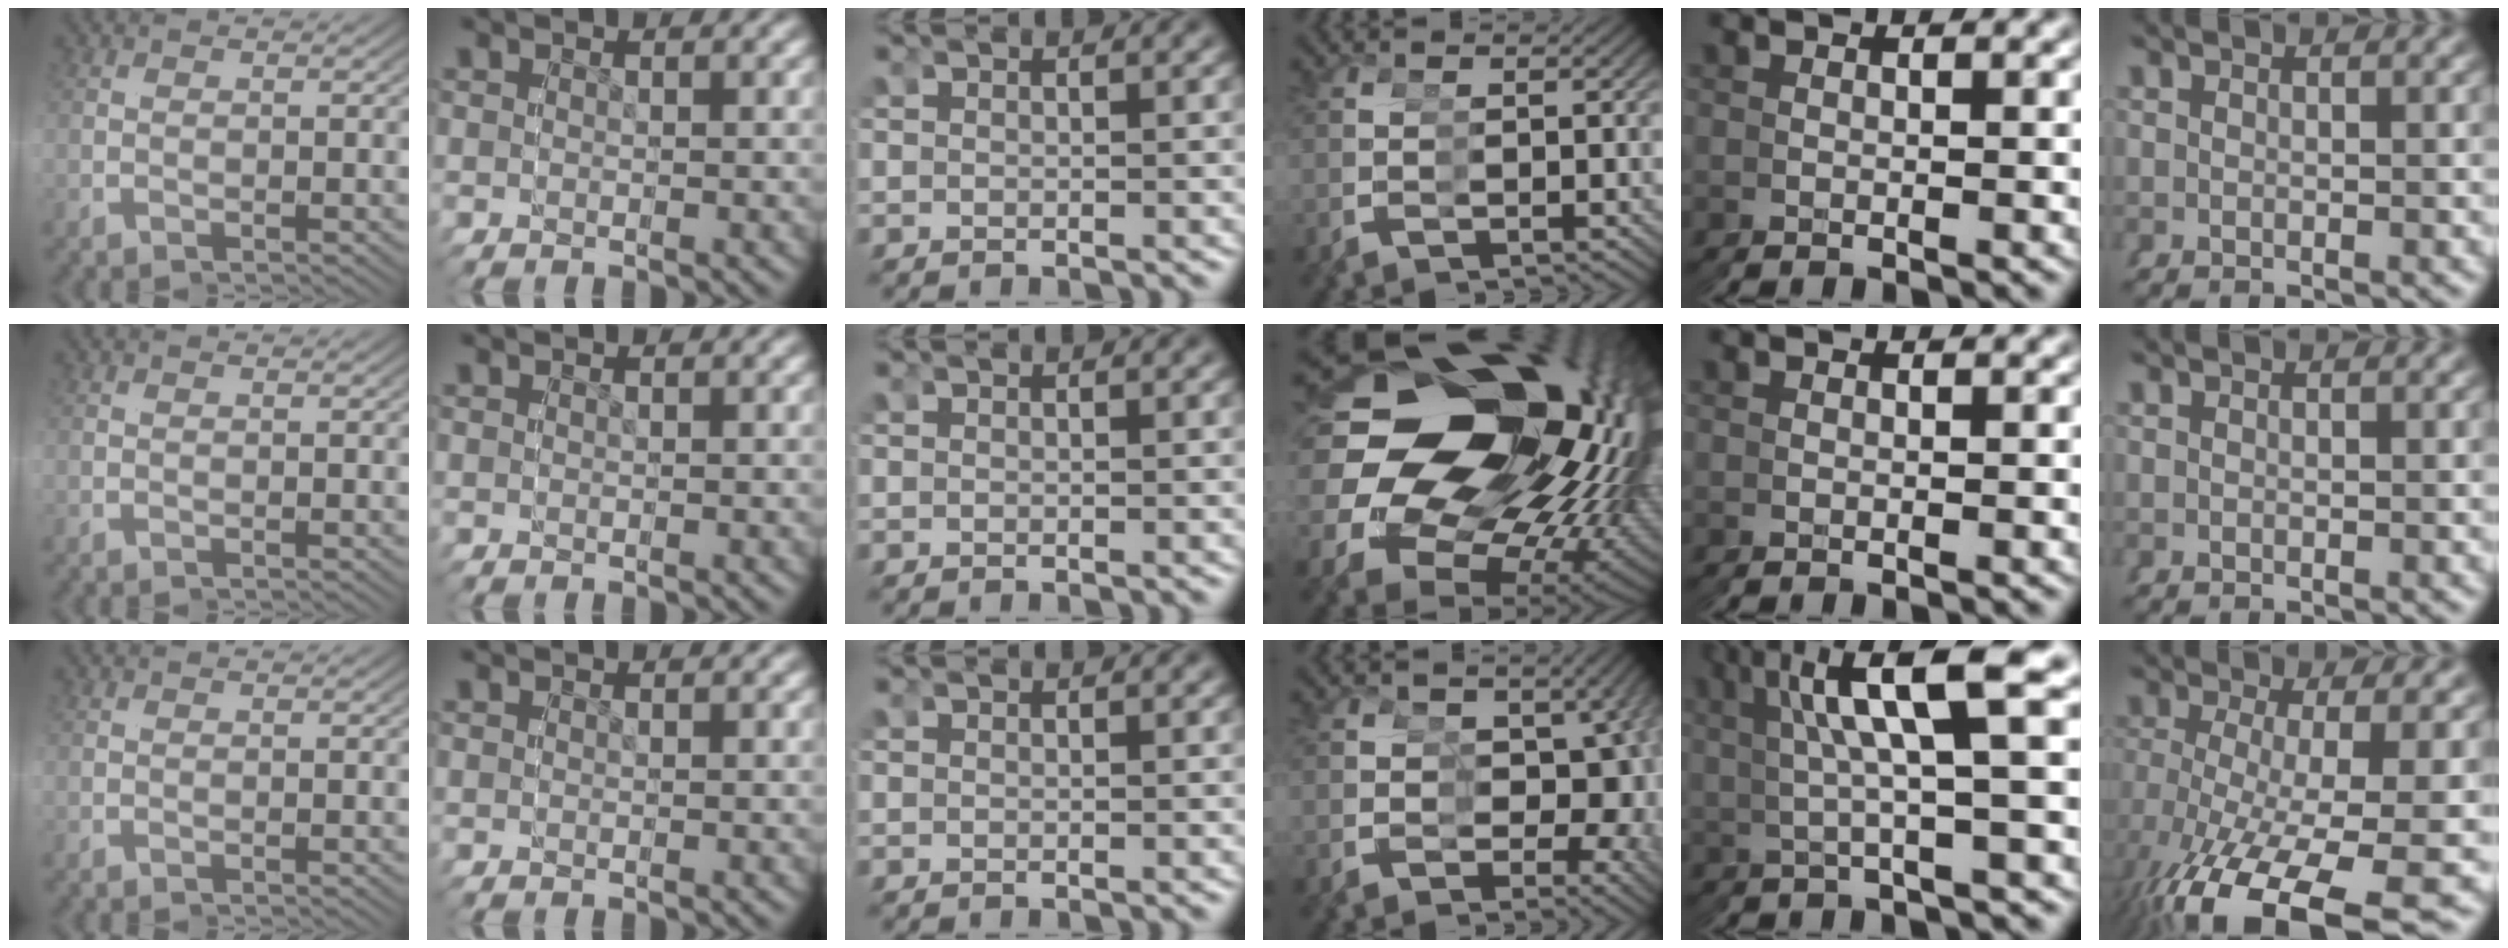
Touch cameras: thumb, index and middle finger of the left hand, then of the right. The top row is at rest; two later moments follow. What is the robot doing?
{"motion": "grasp_and_lifting", "object": "legos"}